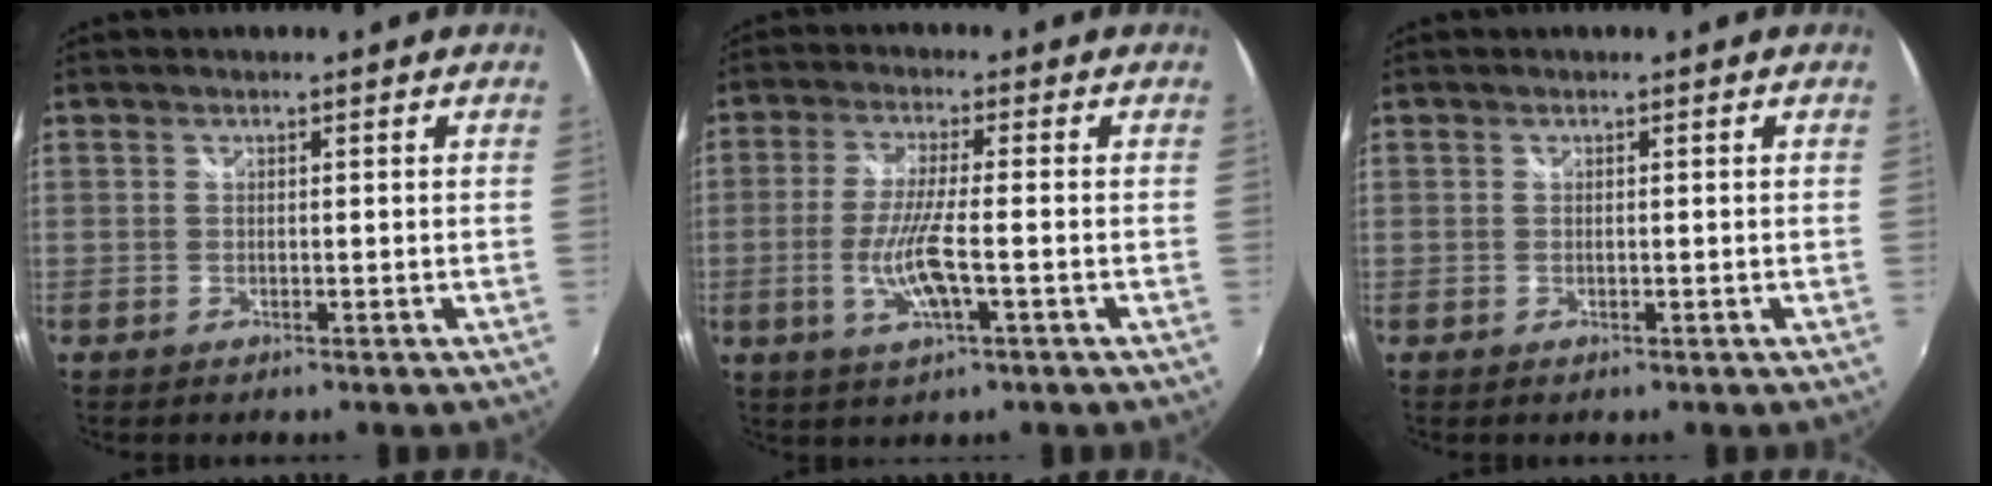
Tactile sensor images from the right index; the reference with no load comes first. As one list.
[{"total": 8.5, "force": [-2.3, 1.3, 8.1], "torque": [-0.166, -0.010, -0.044]}, {"total": 0.0}]